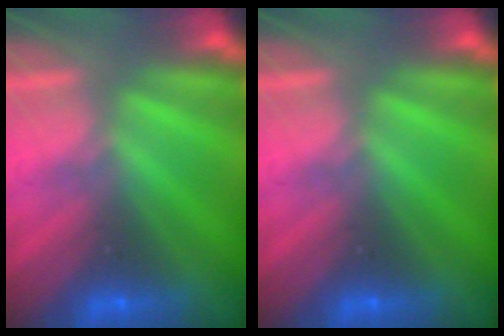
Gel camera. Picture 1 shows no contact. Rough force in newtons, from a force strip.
{"total": 0.0}